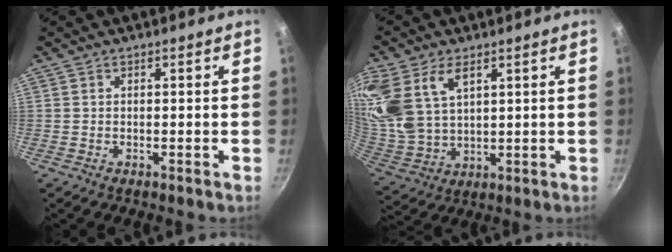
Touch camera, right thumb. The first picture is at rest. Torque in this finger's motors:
{"motor_torque": [-0.33, 2.24, 0.70, 0.72, 0.21]}